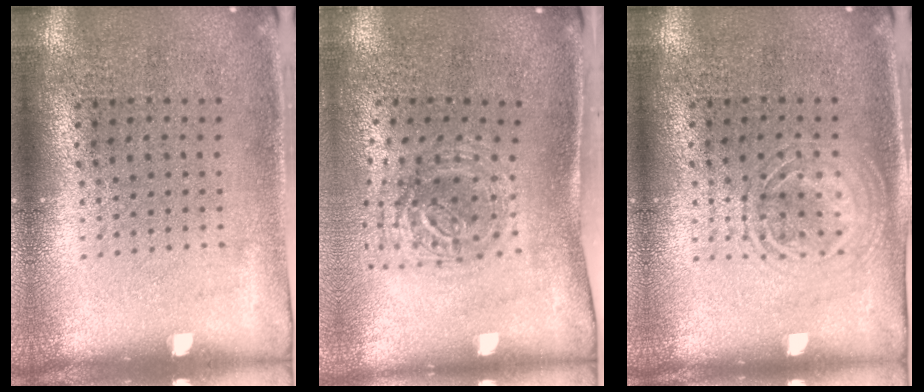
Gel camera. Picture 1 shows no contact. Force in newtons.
{"total": 1.2, "press": 1.1, "slide": 0.6}
{"total": 1.3, "press": 1.2, "slide": 0.2}